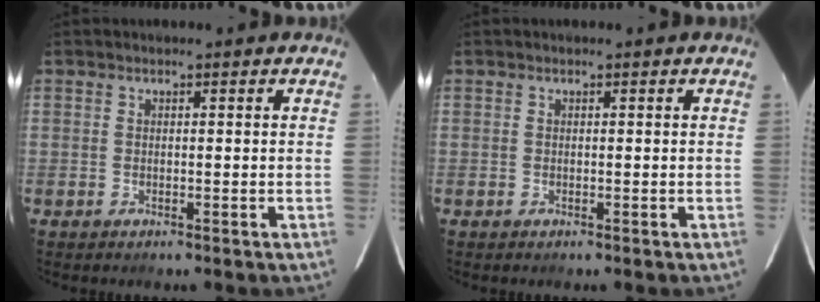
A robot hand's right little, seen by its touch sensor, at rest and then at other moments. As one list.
[{"total": 0.0}]